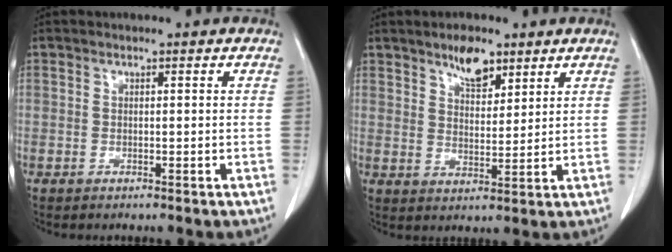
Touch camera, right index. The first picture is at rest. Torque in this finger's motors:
{"motor_torque": [0.37, 0.35, 0.09, 0.05]}